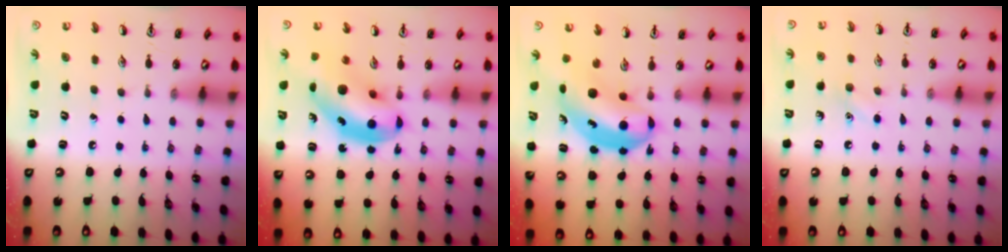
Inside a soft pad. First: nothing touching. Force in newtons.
{"total": 9.7, "press": 9.3, "slide": 2.9}
{"total": 6.7, "press": 6.4, "slide": 2.0}
{"total": 5.2, "press": 5.0, "slide": 1.6}